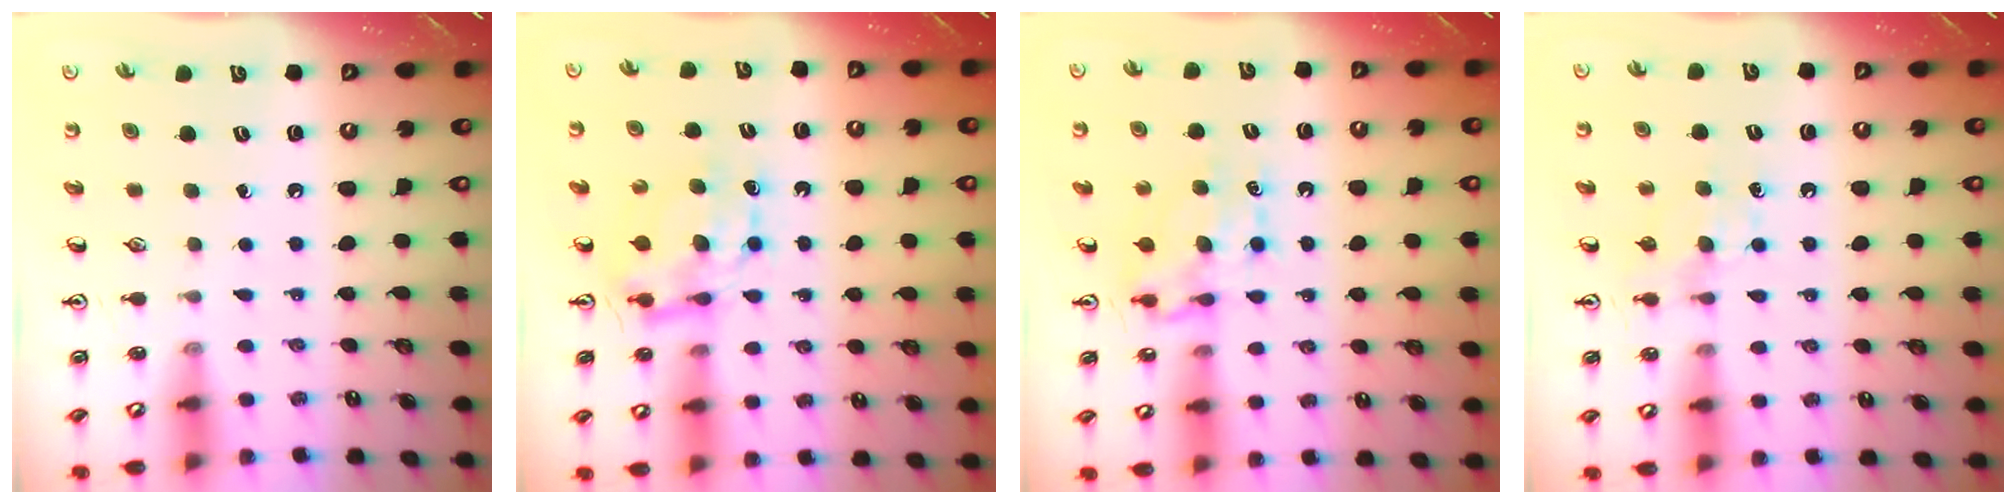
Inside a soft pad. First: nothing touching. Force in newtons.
{"total": 6.9, "press": 6.9, "slide": 0.6}
{"total": 7.7, "press": 7.6, "slide": 0.8}
{"total": 6.0, "press": 6.0, "slide": 0.7}